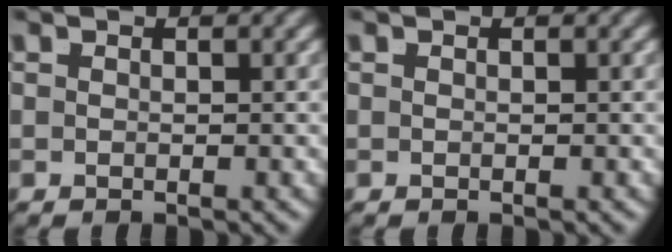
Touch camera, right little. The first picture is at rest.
{"total": 0.0}